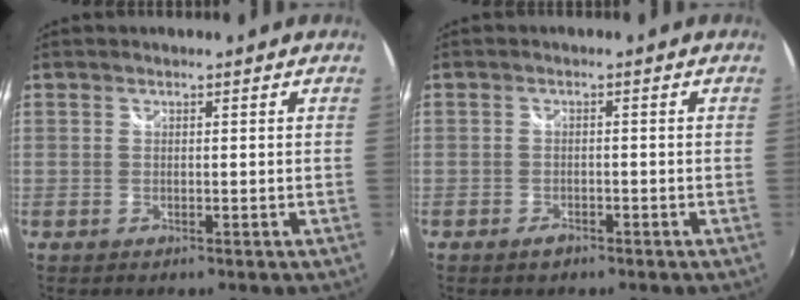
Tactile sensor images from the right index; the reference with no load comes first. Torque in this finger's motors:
{"motor_torque": [0.08, -0.03, -0.01, -0.02]}